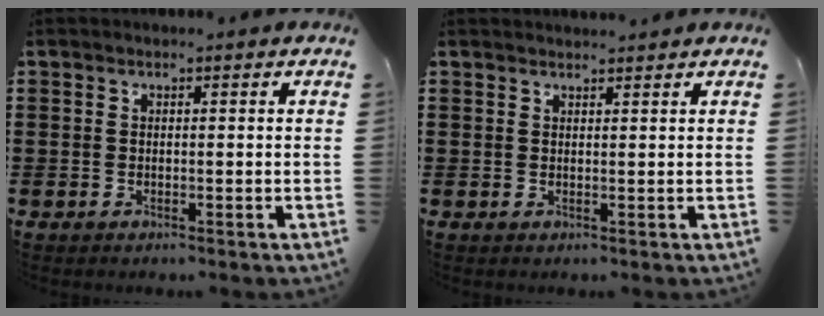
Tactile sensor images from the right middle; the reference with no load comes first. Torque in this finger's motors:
{"motor_torque": [-0.08, 0.05, -0.05, -0.03]}